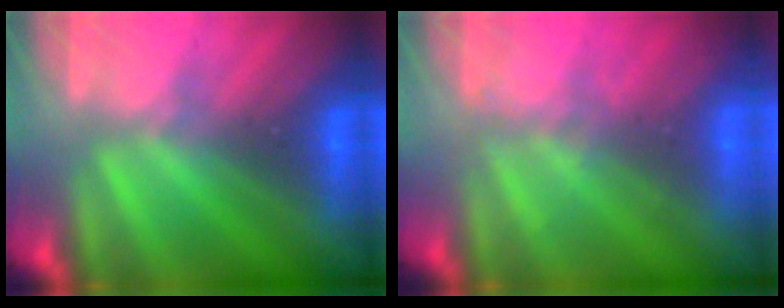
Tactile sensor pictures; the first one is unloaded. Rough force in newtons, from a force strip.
{"total": 2.0}